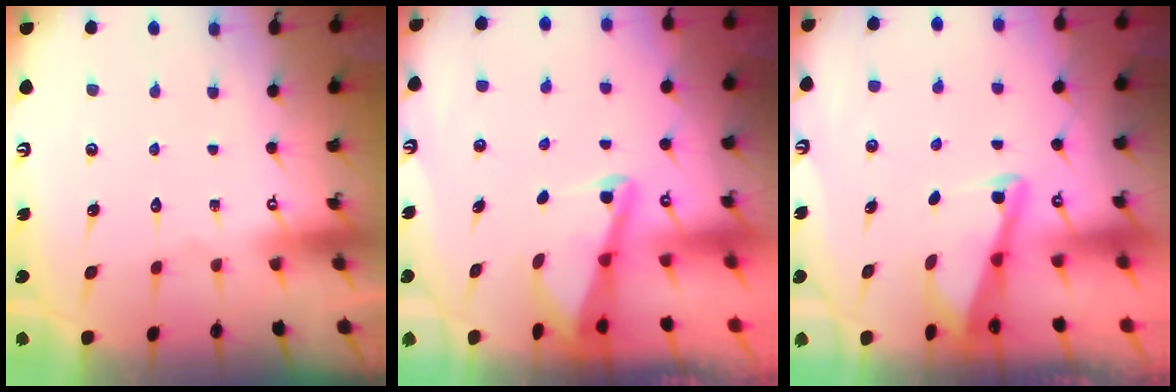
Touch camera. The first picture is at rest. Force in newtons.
{"total": 2.2, "press": 2.2, "slide": 0.3}
{"total": 3.0, "press": 3.0, "slide": 0.4}